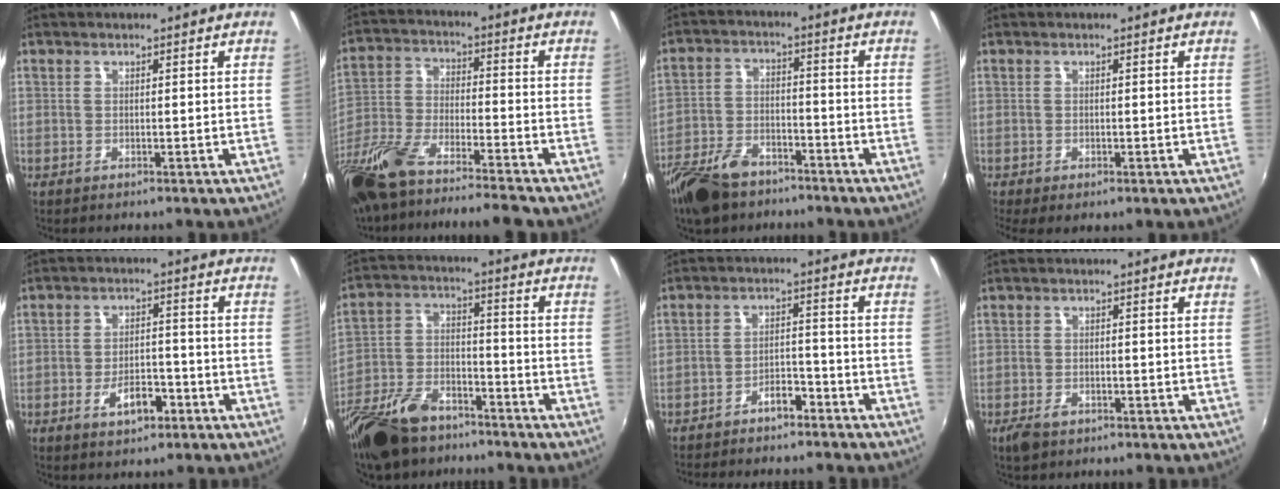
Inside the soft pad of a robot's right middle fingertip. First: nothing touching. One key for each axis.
{"total": 18.4, "fx": -15.1, "fy": 2.1, "fz": 10.2, "tx": -0.218, "ty": -0.046, "tz": -0.279}
{"total": 11.8, "fx": -8.6, "fy": 5.8, "fz": 5.6, "tx": -0.138, "ty": -0.008, "tz": -0.158}
{"total": 2.4, "fx": -1.2, "fy": 1.0, "fz": 1.9, "tx": -0.035, "ty": -0.011, "tz": -0.014}
{"total": 5.8, "fx": -3.1, "fy": 2.8, "fz": 4.1, "tx": -0.076, "ty": 0.005, "tz": -0.041}
{"total": 17.7, "fx": -13.3, "fy": 7.9, "fz": 8.6, "tx": -0.190, "ty": -0.014, "tz": -0.233}
{"total": 7.9, "fx": -6.9, "fy": 2.6, "fz": 3.0, "tx": -0.071, "ty": 0.017, "tz": -0.095}
{"total": 3.5, "fx": -2.3, "fy": 1.8, "fz": 1.8, "tx": -0.046, "ty": -0.009, "tz": -0.042}